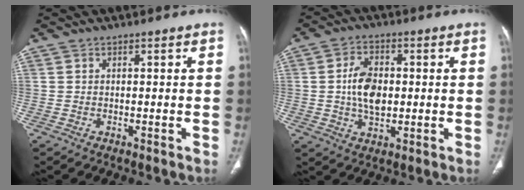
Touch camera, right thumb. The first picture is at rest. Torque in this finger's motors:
{"motor_torque": [1.48, 1.70, 0.94, -1.04, 0.10]}